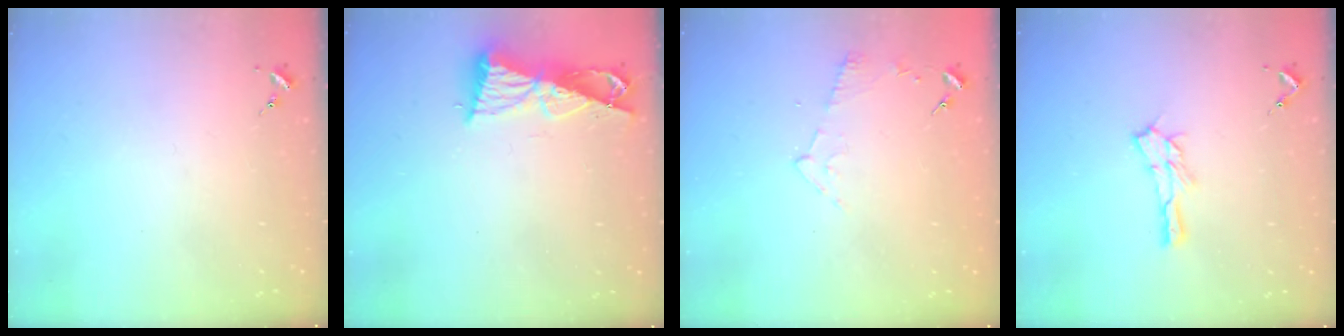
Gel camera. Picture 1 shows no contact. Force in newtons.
{"total": 9.6, "press": 9.6, "slide": 0.6}
{"total": 5.5, "press": 5.4, "slide": 1.0}
{"total": 8.4, "press": 8.4, "slide": 0.3}